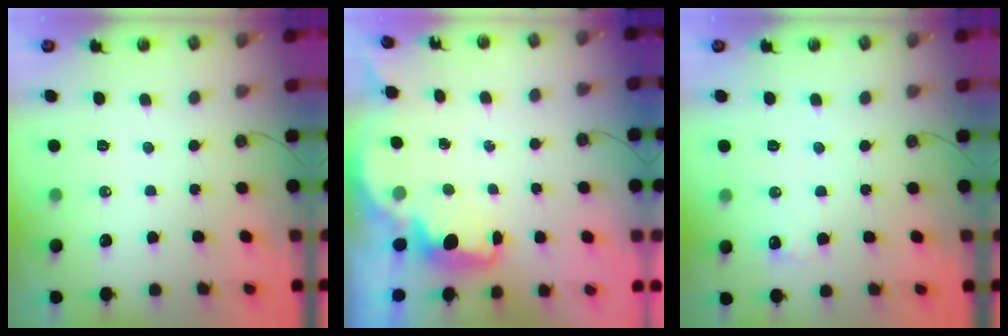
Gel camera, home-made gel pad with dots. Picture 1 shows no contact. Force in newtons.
{"total": 1.8, "press": 1.6, "slide": 0.7}
{"total": 7.6, "press": 7.5, "slide": 1.1}